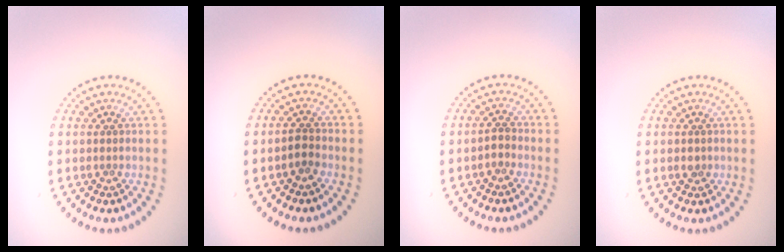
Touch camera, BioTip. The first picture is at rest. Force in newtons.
{"total": 1.2, "press": 1.1, "slide": 0.6}
{"total": 1.1, "press": 0.9, "slide": 0.6}
{"total": 0.7, "press": 0.6, "slide": 0.4}